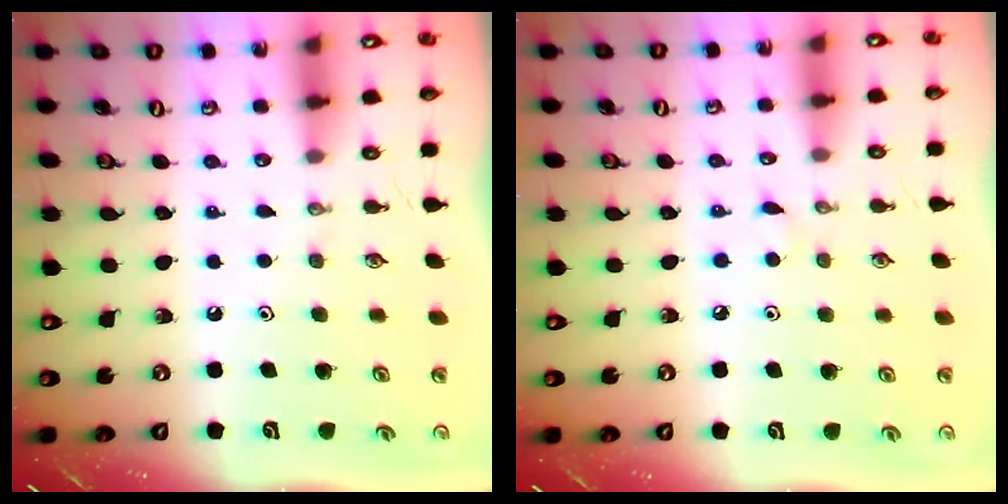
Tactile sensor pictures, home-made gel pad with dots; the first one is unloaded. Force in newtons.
{"total": 2.1, "press": 2.1, "slide": 0.3}